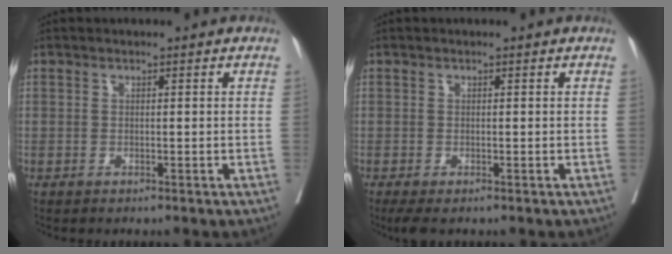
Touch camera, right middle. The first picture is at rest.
{"total": 2.3, "force": [-1.6, 0.9, 1.5], "torque": [-0.022, -0.008, -0.023]}